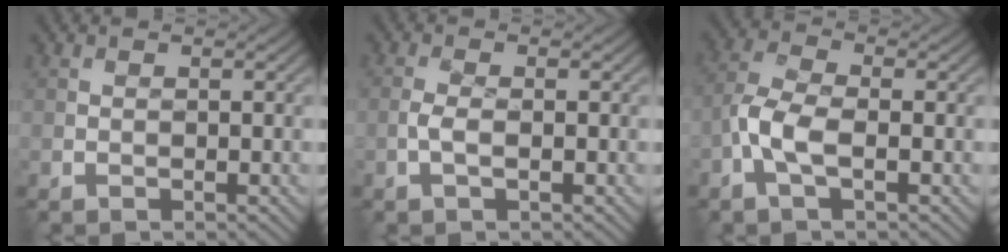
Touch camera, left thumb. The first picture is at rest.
{"total": 2.0, "force": [-0.5, 0.7, 1.8], "torque": [-0.044, 0.003, -0.014]}
{"total": 5.0, "force": [-1.7, 2.1, 4.2], "torque": [-0.102, 0.008, -0.044]}